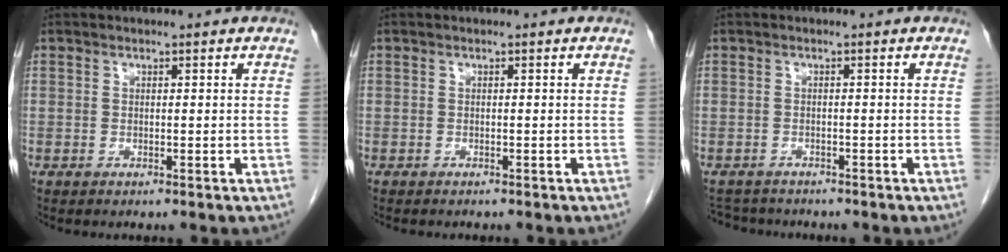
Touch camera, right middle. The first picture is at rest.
{"total": 1.3, "force": [-1.2, 0.4, 0.5], "torque": [-0.011, -0.003, -0.014]}
{"total": 4.9, "force": [-4.6, 1.6, 0.7], "torque": [-0.009, -0.004, -0.069]}